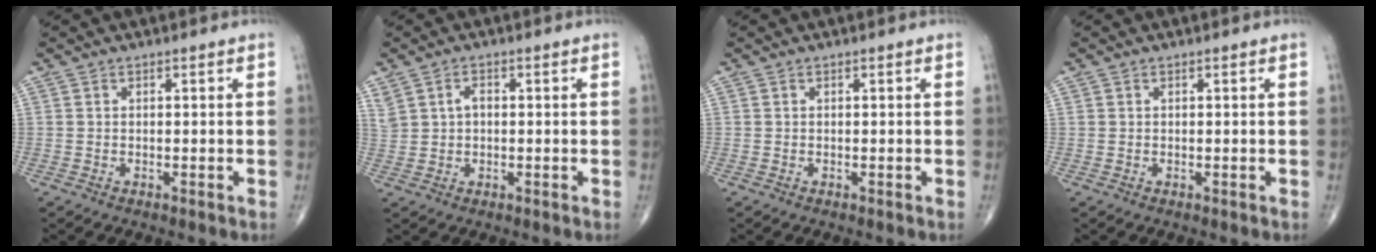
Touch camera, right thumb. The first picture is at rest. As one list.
[{"total": 4.1, "force": [1.2, 2.8, 2.7], "torque": [-0.055, 0.009, 0.028]}, {"total": 0.0}, {"total": 0.0}]